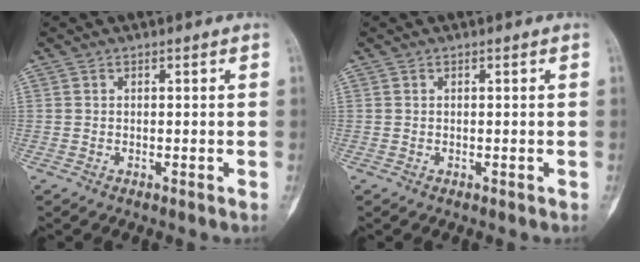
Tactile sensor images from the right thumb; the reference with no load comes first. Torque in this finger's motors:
{"motor_torque": [0.20, 0.20, 0.09, -0.06, 0.00]}